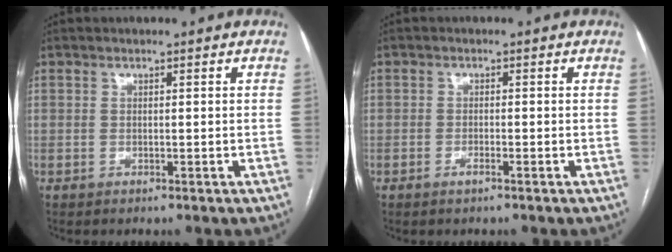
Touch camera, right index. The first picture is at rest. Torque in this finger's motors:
{"motor_torque": [-0.64, 0.33, -0.63, -0.21]}